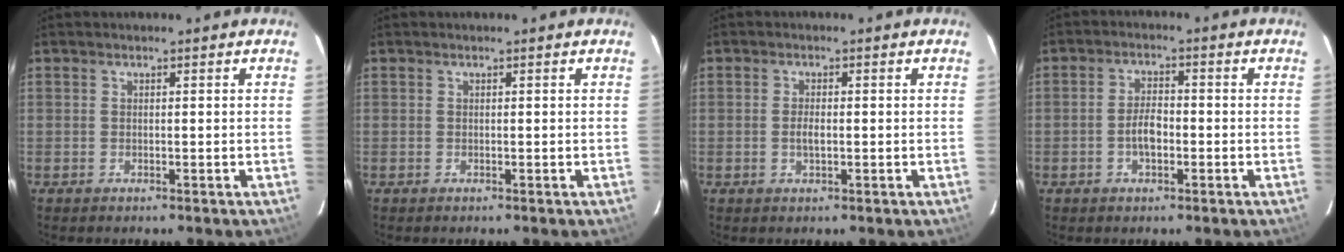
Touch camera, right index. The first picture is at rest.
{"total": 0.0}
{"total": 1.8, "force": [-0.3, 0.5, 1.7], "torque": [-0.035, -0.001, -0.007]}
{"total": 3.8, "force": [-1.4, 1.7, 3.2], "torque": [-0.065, 0.006, -0.024]}